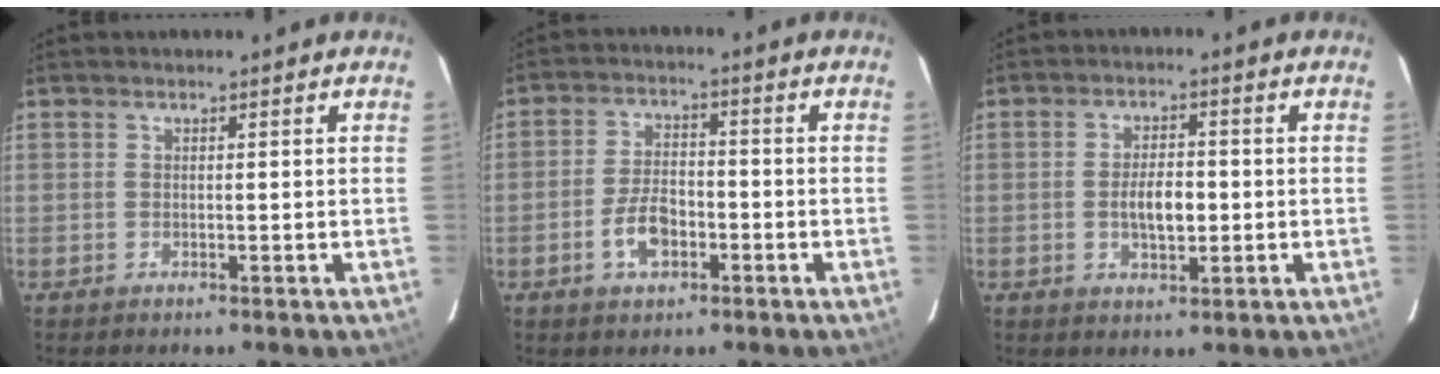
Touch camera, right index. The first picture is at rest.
{"total": 6.8, "force": [-2.9, 3.6, 4.9], "torque": [-0.100, 0.009, -0.049]}
{"total": 5.6, "force": [-0.8, 2.5, 4.9], "torque": [-0.092, 0.001, -0.009]}